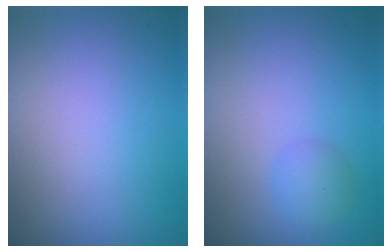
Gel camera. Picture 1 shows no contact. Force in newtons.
{"total": 1.6, "press": 1.6, "slide": 0.1}